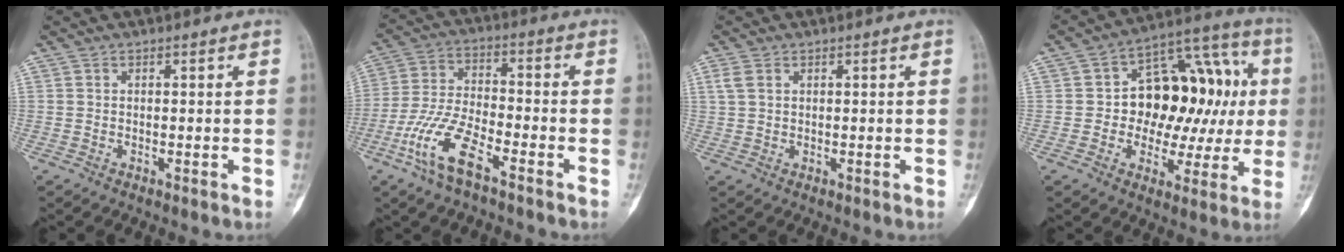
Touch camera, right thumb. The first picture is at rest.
{"total": 11.5, "force": [-6.4, 4.0, 8.6], "torque": [-0.187, 0.027, -0.126]}
{"total": 2.4, "force": [1.0, 1.5, 1.5], "torque": [-0.036, 0.007, 0.027]}
{"total": 20.3, "force": [1.4, 13.2, 15.4], "torque": [-0.154, 0.043, 0.022]}